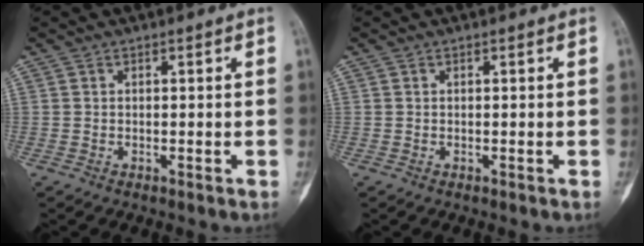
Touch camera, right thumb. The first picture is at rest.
{"total": 0.0}